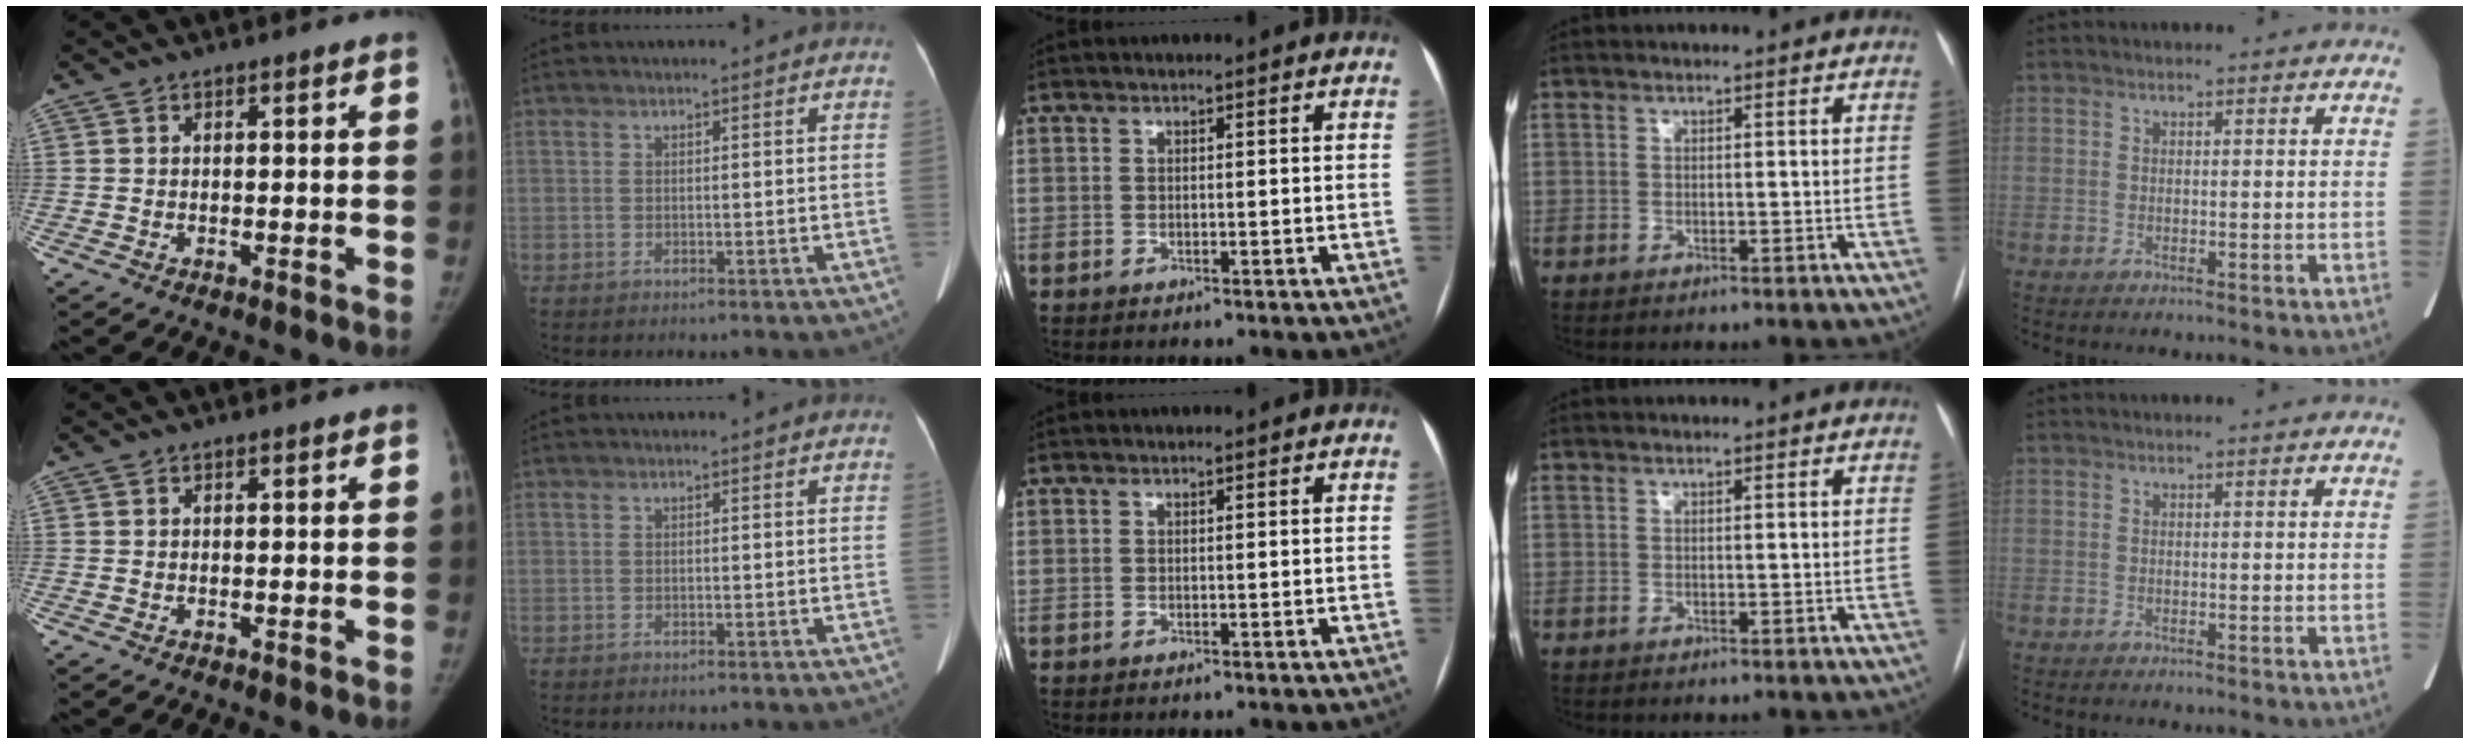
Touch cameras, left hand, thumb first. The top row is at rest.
{}